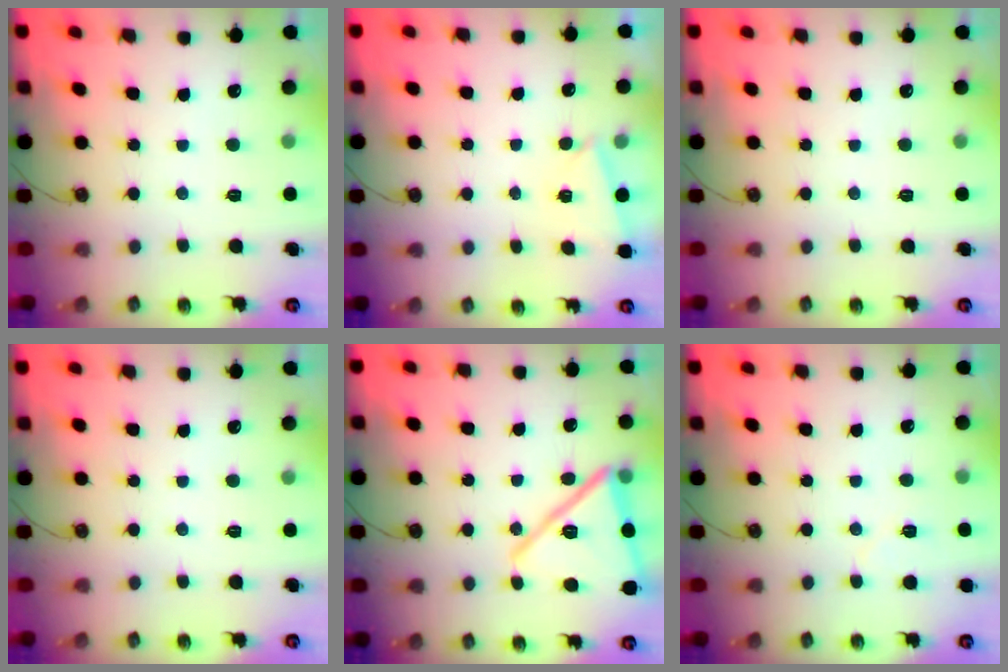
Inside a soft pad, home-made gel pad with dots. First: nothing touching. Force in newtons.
{"total": 2.8, "press": 1.5, "slide": 2.3}
{"total": 0.0}
{"total": 0.0}
{"total": 17.6, "press": 16.2, "slide": 6.8}
{"total": 4.3, "press": 4.3, "slide": 0.4}